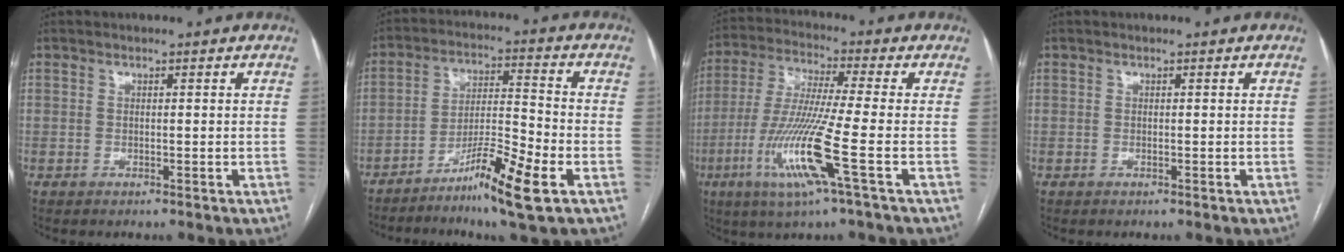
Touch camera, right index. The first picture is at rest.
{"total": 11.7, "force": [-6.3, 0.2, 9.9], "torque": [-0.180, -0.013, -0.111]}
{"total": 13.5, "force": [-4.9, -1.1, 12.6], "torque": [-0.262, -0.026, -0.100]}
{"total": 0.0}